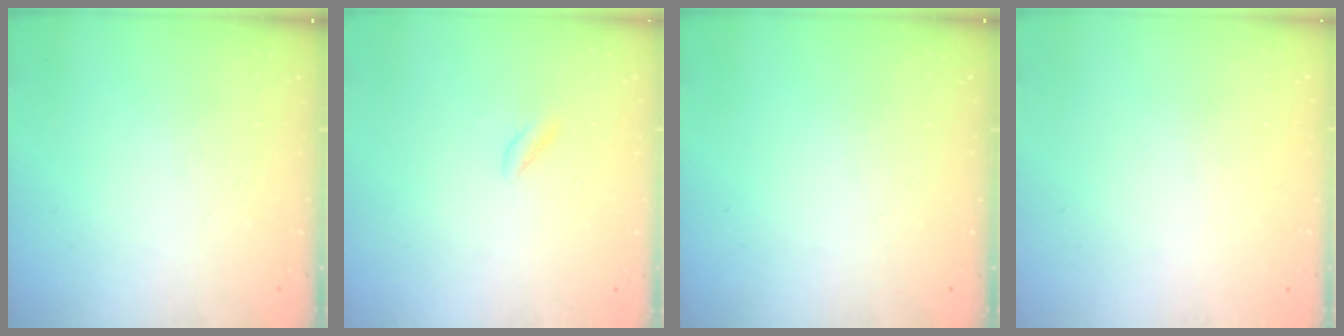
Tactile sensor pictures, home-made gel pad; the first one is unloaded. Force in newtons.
{"total": 1.7, "press": 1.5, "slide": 0.7}
{"total": 0.0}
{"total": 2.0, "press": 2.0, "slide": 0.1}